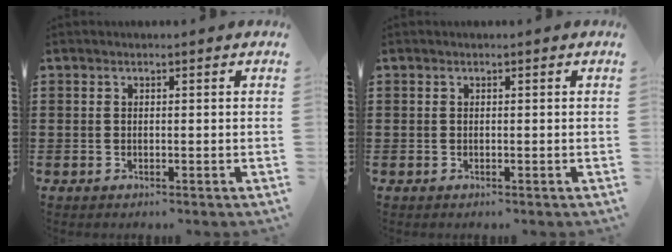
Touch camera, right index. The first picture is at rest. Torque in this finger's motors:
{"motor_torque": [0.00, 0.00, 0.00, 0.00]}